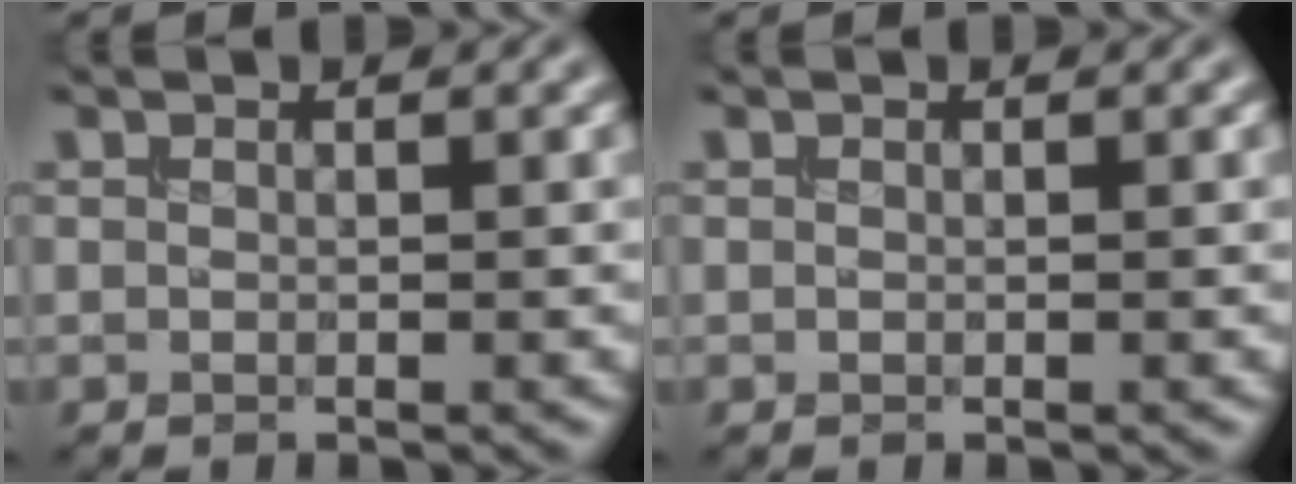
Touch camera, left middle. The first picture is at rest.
{"total": 0.0}